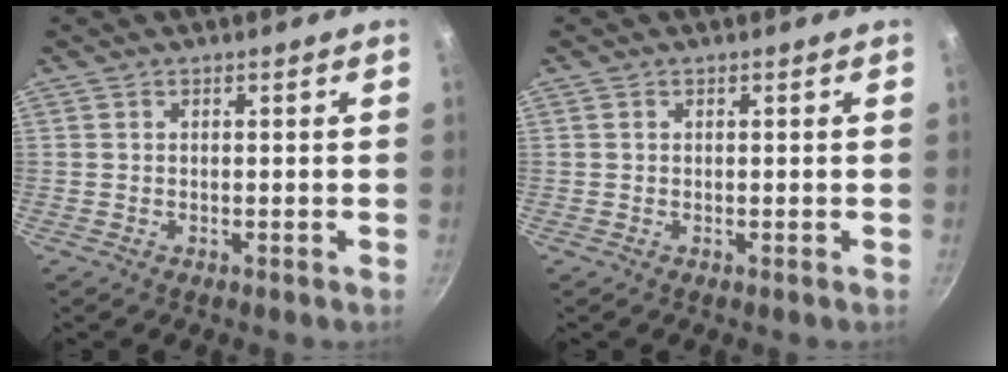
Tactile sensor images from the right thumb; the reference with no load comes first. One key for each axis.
{"total": 0.0}